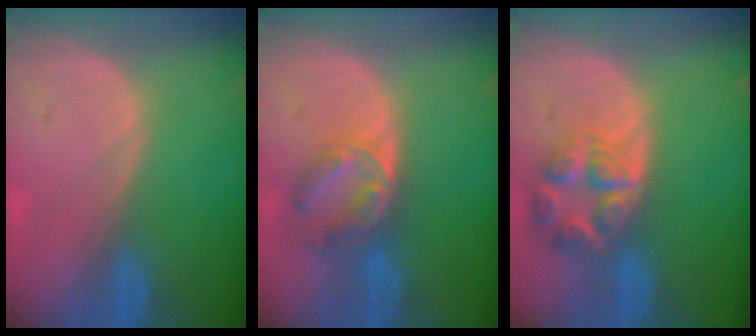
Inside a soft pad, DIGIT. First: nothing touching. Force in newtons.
{"total": 6.8, "press": 6.0, "slide": 3.4}
{"total": 7.6, "press": 6.8, "slide": 3.5}